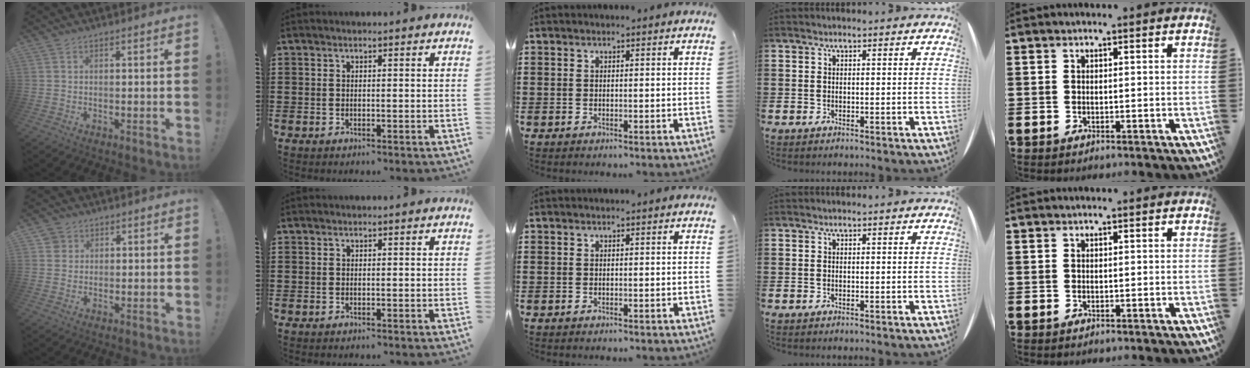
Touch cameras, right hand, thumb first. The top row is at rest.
{"thumb": {"total": 2.7, "force": [1.2, 2.4, 0.4], "torque": [-0.005, -0.003, 0.021]}}